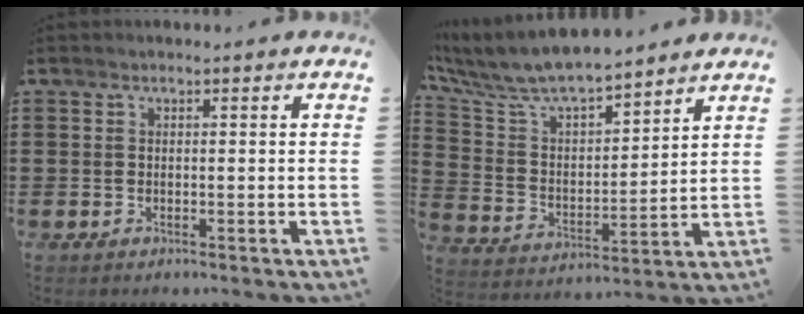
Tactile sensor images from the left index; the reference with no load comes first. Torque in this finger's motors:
{"motor_torque": [0.90, -0.80, 0.42, 0.09]}